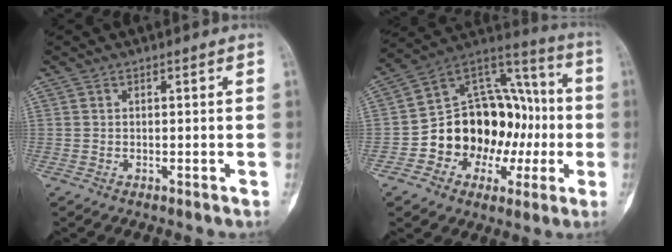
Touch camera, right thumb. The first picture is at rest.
{"total": 21.9, "force": [-3.4, 16.2, 14.3], "torque": [-0.159, 0.062, -0.043]}